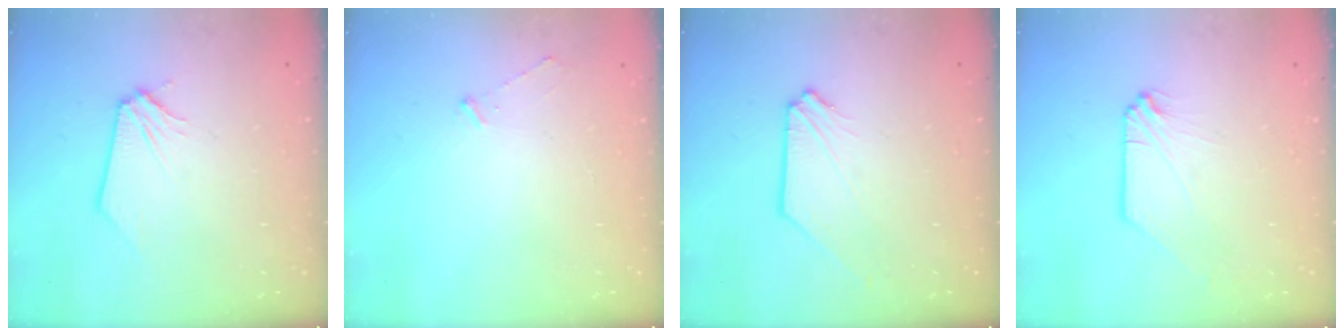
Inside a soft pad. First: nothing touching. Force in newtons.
{"total": 3.5, "press": 3.4, "slide": 0.4}
{"total": 1.3, "press": 1.3, "slide": 0.2}
{"total": 0.0}